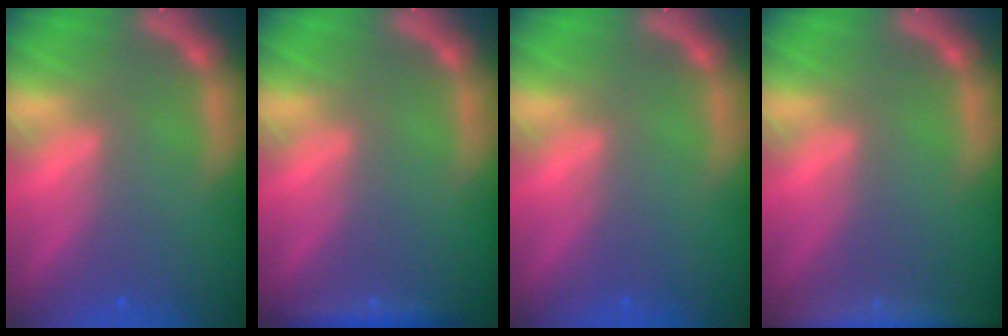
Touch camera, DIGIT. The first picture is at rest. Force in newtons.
{"total": 1.9}
{"total": 0.0}
{"total": 7.9}